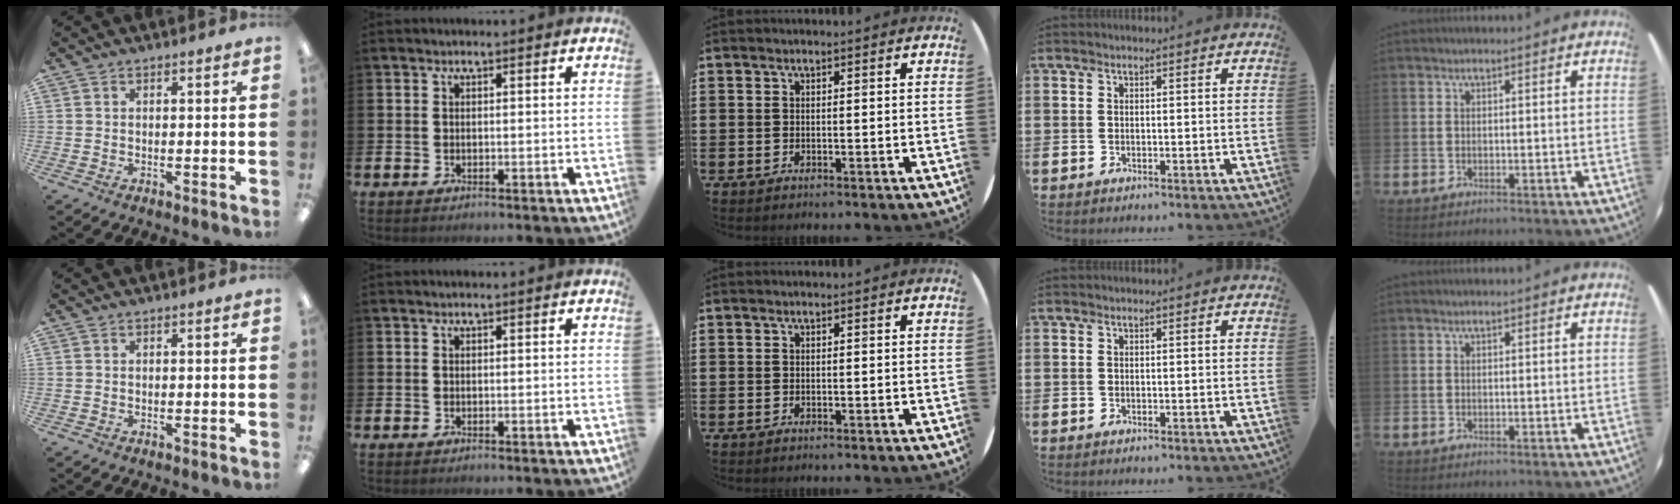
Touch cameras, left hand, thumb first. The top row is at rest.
{}